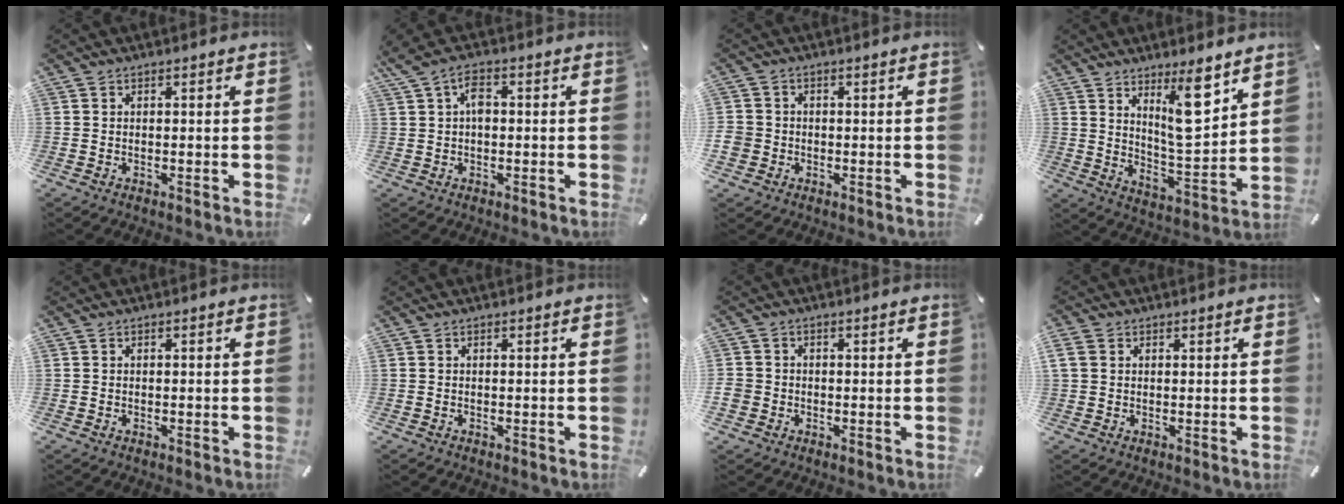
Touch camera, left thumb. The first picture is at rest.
{"total": 4.6, "force": [0.5, 2.9, 3.6], "torque": [-0.071, 0.011, 0.008]}
{"total": 3.8, "force": [-0.7, 3.6, 0.8], "torque": [-0.019, 0.004, -0.013]}
{"total": 13.2, "force": [7.1, 4.3, 10.2], "torque": [-0.142, -0.044, 0.120]}
{"total": 0.0}
{"total": 0.0}
{"total": 2.8, "force": [-0.6, 2.7, 0.5], "torque": [-0.005, 0.005, -0.012]}
{"total": 2.4, "force": [0.9, 1.9, 1.1], "torque": [-0.024, 0.005, 0.017]}